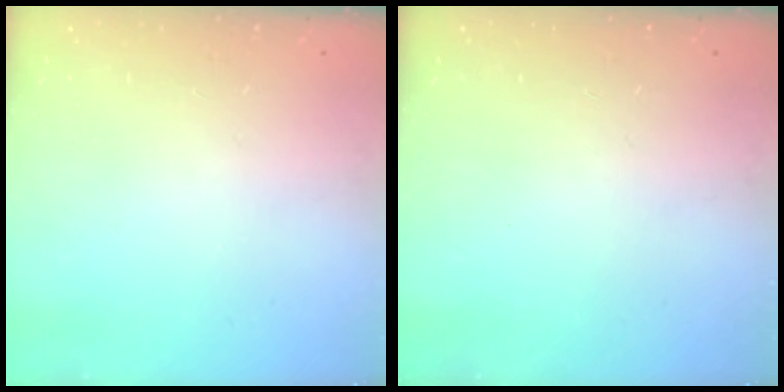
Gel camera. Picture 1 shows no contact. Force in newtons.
{"total": 0.0}